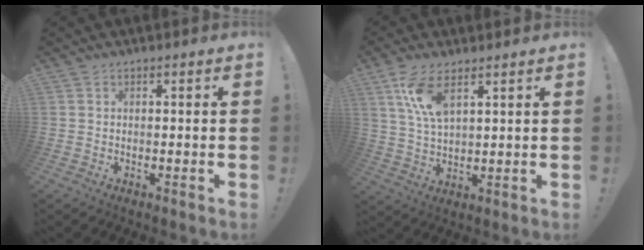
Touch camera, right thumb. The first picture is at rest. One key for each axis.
{"total": 9.4, "fx": 5.3, "fy": 3.8, "fz": 6.8, "tx": -0.139, "ty": -0.017, "tz": 0.098}